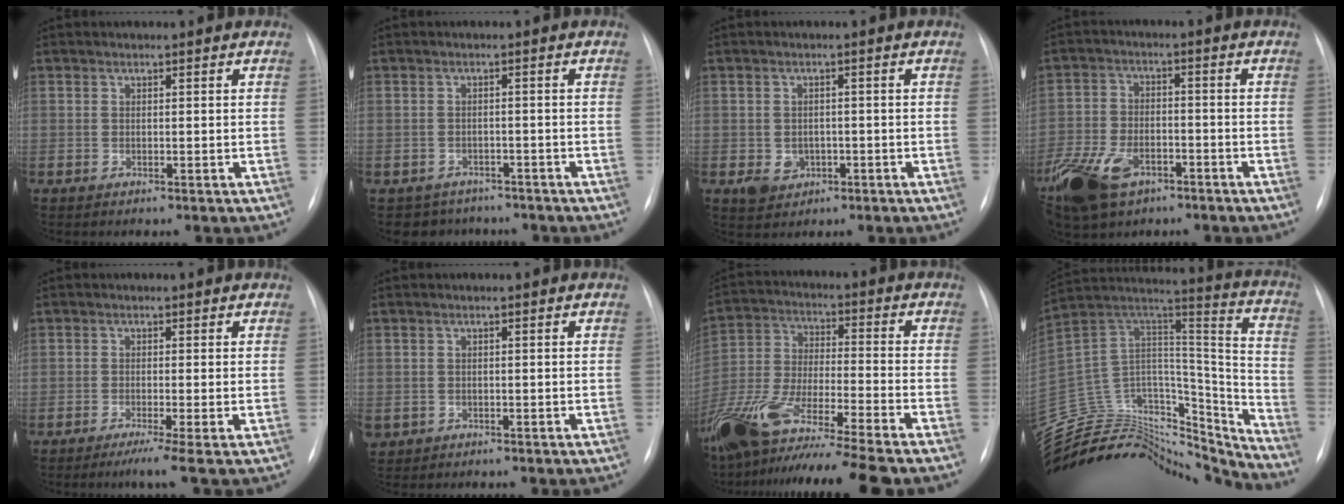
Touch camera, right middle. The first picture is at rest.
{"total": 4.9, "force": [-4.0, 2.9, -0.2], "torque": [0.004, 0.015, -0.052]}
{"total": 3.6, "force": [-1.2, 3.1, 1.4], "torque": [-0.019, 0.003, -0.006]}
{"total": 14.9, "force": [-8.5, 8.5, 8.8], "torque": [-0.212, -0.008, -0.147]}
{"total": 3.4, "force": [-2.1, -0.7, 2.7], "torque": [-0.042, -0.013, -0.039]}
{"total": 2.1, "force": [-0.8, 1.8, 0.6], "torque": [-0.015, 0.000, -0.005]}
{"total": 21.7, "force": [-17.5, 0.1, 12.8], "torque": [-0.262, -0.047, -0.314]}
{"total": 33.3, "force": [-30.8, 9.0, 9.0], "torque": [-0.162, 0.037, -0.467]}